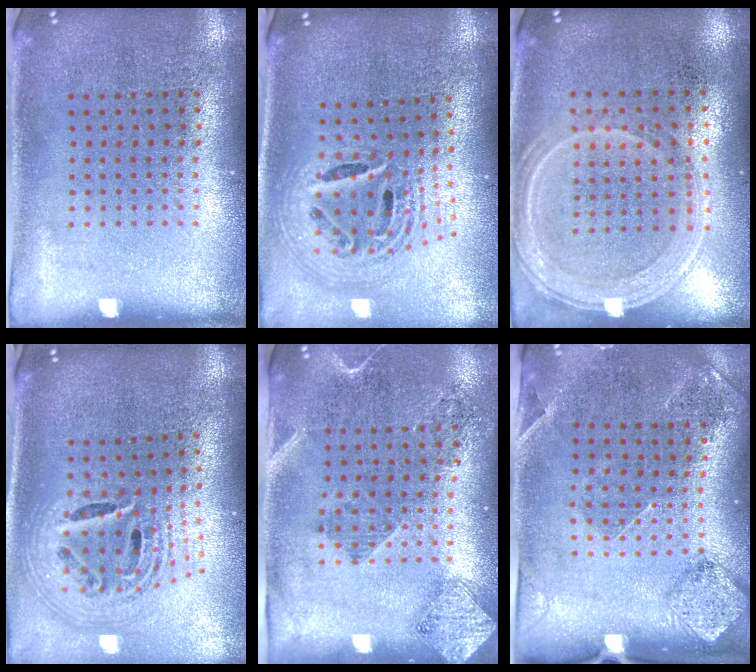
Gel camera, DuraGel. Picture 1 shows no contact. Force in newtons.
{"total": 2.4, "press": 1.8, "slide": 1.7}
{"total": 1.3, "press": 1.2, "slide": 0.3}
{"total": 2.5, "press": 1.7, "slide": 1.9}
{"total": 1.7, "press": 1.4, "slide": 1.0}
{"total": 1.5, "press": 1.3, "slide": 0.8}